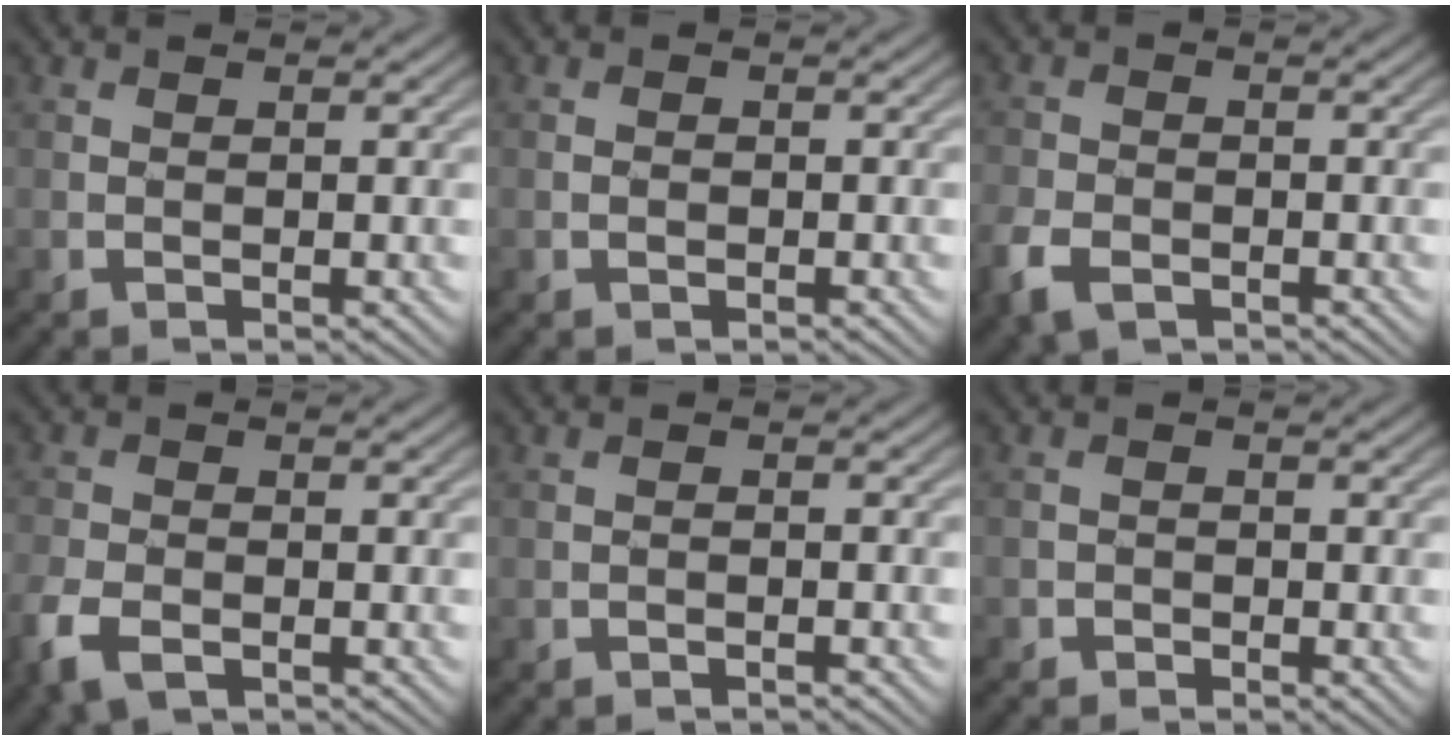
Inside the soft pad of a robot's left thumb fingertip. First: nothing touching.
{"total": 0.7, "force": [-0.3, 0.5, 0.3], "torque": [-0.005, -0.002, -0.005]}
{"total": 5.0, "force": [-2.8, 3.1, 2.8], "torque": [-0.071, -0.012, -0.062]}
{"total": 5.8, "force": [-3.2, 3.2, 3.6], "torque": [-0.089, -0.017, -0.069]}
{"total": 0.8, "force": [-0.8, 0.2, 0.3], "torque": [-0.003, 0.001, -0.016]}
{"total": 1.7, "force": [-1.4, 0.8, 0.2], "torque": [-0.002, -0.001, -0.030]}